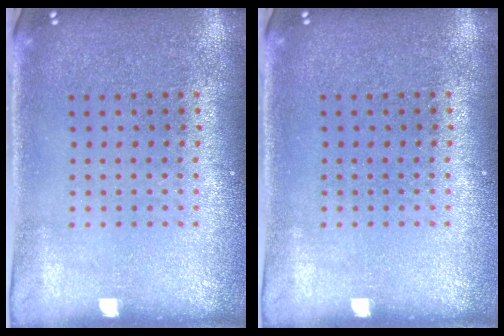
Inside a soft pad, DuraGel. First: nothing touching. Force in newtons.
{"total": 0.0}